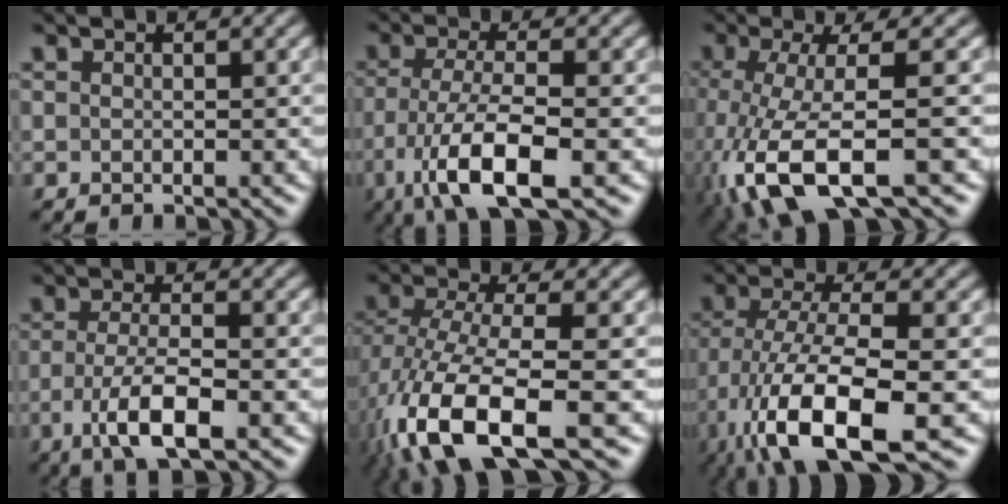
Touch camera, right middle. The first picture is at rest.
{"total": 7.7, "force": [-3.2, 2.3, 6.7], "torque": [-0.129, -0.004, -0.064]}
{"total": 9.6, "force": [-3.3, 2.9, 8.5], "torque": [-0.174, -0.008, -0.064]}
{"total": 4.9, "force": [-1.8, 1.4, 4.4], "torque": [-0.085, -0.002, -0.036]}
{"total": 10.8, "force": [-4.6, 4.1, 8.9], "torque": [-0.188, -0.009, -0.087]}
{"total": 10.7, "force": [-4.8, 3.6, 8.8], "torque": [-0.176, -0.011, -0.091]}